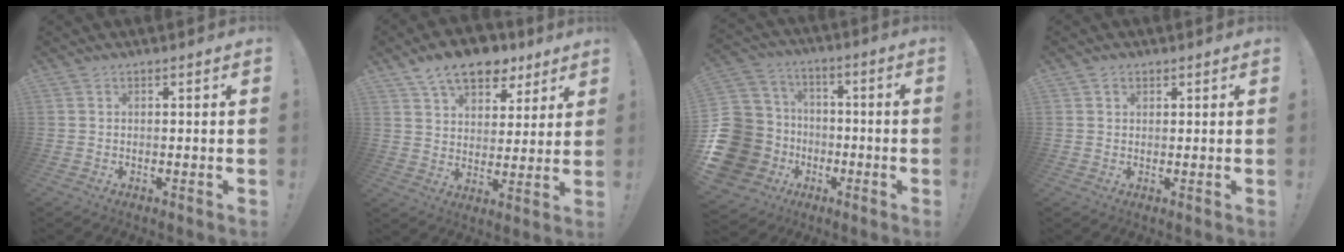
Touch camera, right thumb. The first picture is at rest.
{"total": 13.1, "force": [9.3, 7.2, 5.9], "torque": [-0.091, -0.052, 0.172]}
{"total": 20.2, "force": [-5.0, 16.7, 10.1], "torque": [-0.207, 0.039, -0.042]}
{"total": 1.6, "force": [0.8, 1.3, 0.4], "torque": [0.000, -0.001, 0.014]}